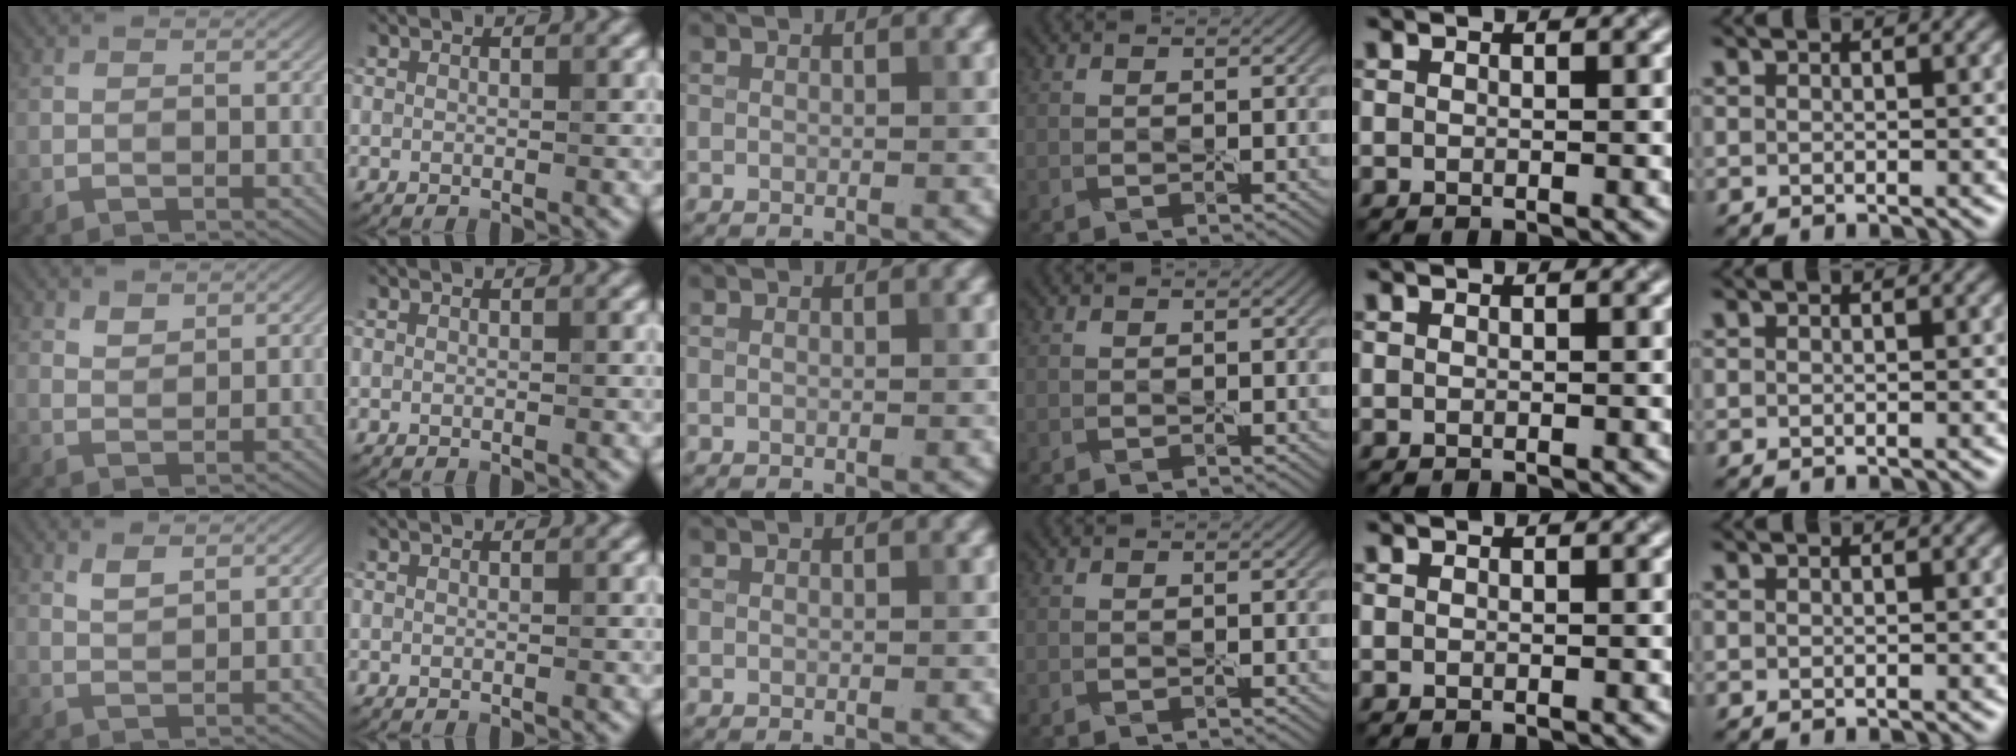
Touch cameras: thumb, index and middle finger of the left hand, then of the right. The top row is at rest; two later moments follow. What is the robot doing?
{"motion": "peel", "object": "bandage"}